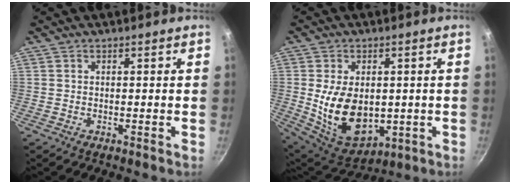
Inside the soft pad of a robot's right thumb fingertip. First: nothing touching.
{"total": 15.2, "force": [-0.4, 10.2, 11.3], "torque": [-0.169, -0.020, 0.020]}